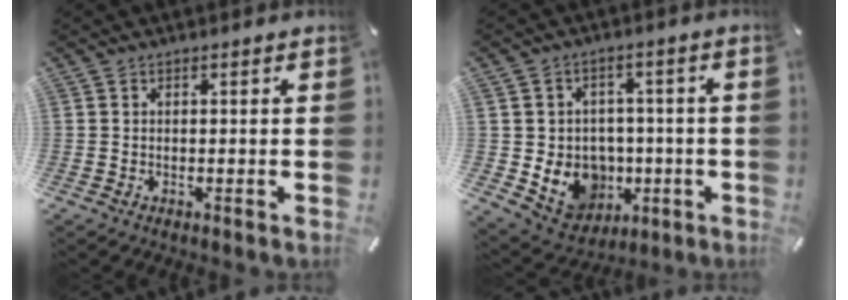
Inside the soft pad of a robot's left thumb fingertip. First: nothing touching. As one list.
[{"total": 10.7, "force": [-1.7, 10.1, 3.3], "torque": [-0.067, 0.002, -0.014]}]